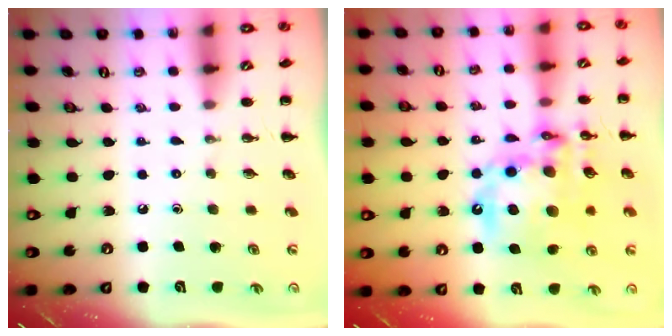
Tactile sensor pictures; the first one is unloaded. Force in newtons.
{"total": 19.9, "press": 19.4, "slide": 4.5}